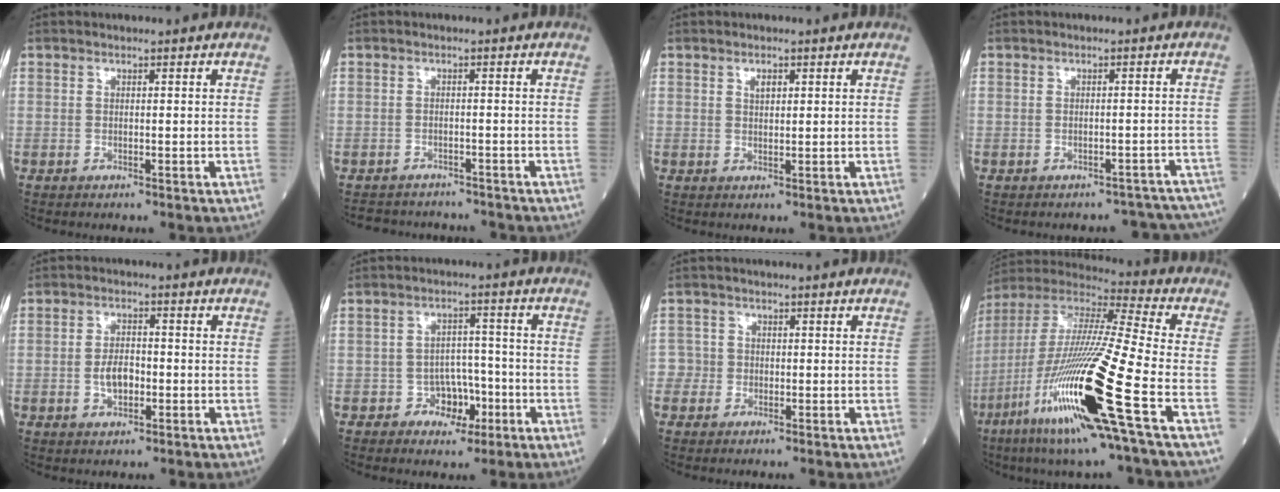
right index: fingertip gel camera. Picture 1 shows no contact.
{"total": 6.7, "force": [-6.2, 2.4, 0.7], "torque": [-0.006, 0.007, -0.080]}
{"total": 1.4, "force": [0.8, 0.6, 1.0], "torque": [-0.018, 0.000, 0.014]}
{"total": 9.3, "force": [-8.5, 3.8, 0.7], "torque": [0.013, 0.032, -0.081]}
{"total": 4.0, "force": [-0.9, 2.1, 3.3], "torque": [-0.063, 0.004, -0.017]}
{"total": 4.9, "force": [-2.3, 3.8, 2.1], "torque": [-0.017, 0.015, -0.033]}
{"total": 2.2, "force": [-0.6, 2.1, -0.3], "torque": [0.019, 0.010, -0.020]}
{"total": 24.3, "force": [-9.1, 0.4, 22.5], "torque": [-0.468, -0.050, -0.179]}